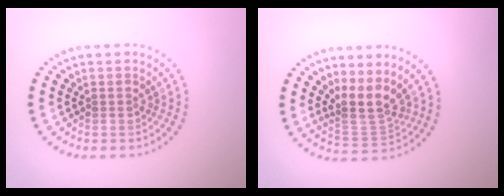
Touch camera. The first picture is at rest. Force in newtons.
{"total": 3.4, "press": 2.5, "slide": 2.4}